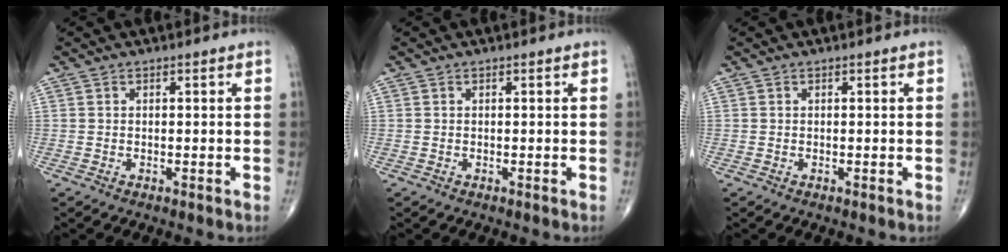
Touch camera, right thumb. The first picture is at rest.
{"total": 0.0}
{"total": 0.0}